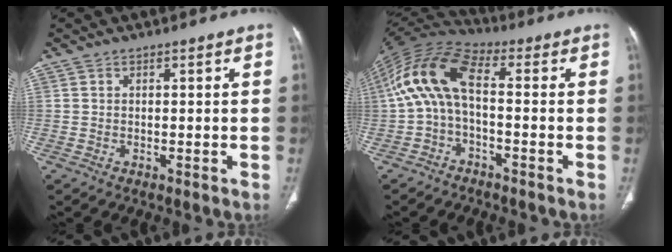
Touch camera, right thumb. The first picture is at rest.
{"total": 12.2, "force": [-0.9, 5.6, 10.8], "torque": [-0.219, 0.045, -0.030]}